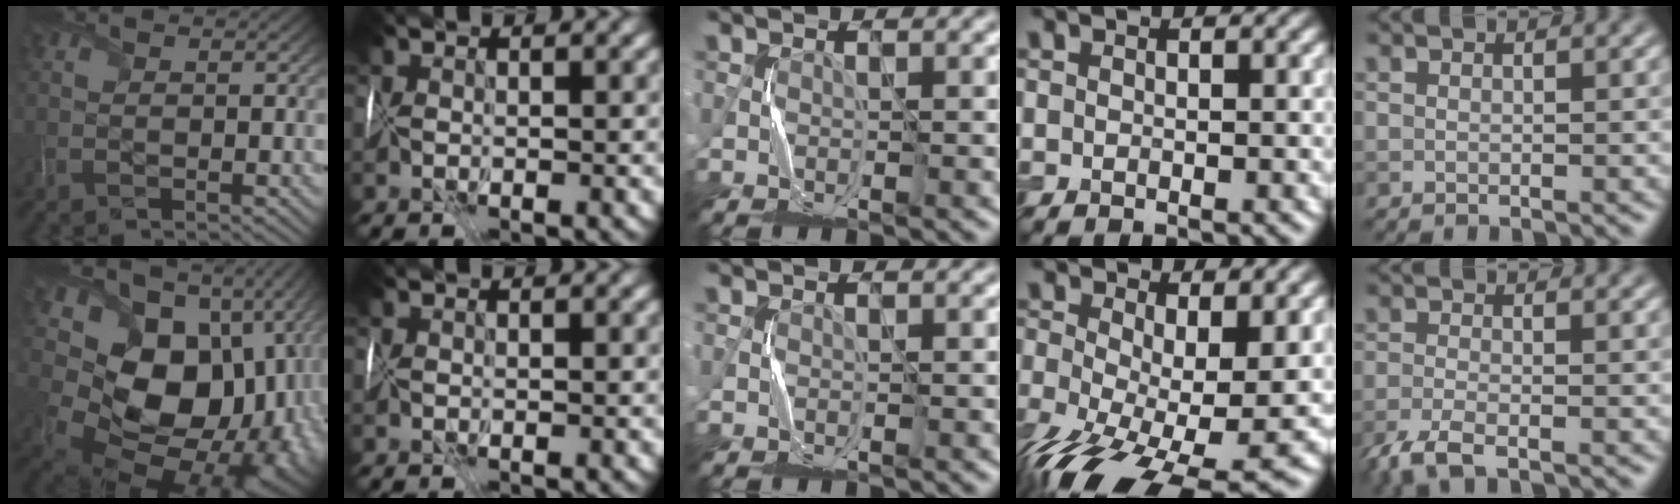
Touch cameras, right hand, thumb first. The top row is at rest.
{"thumb": {"total": 19.8, "force": [-0.4, 15.1, 12.8], "torque": [-0.234, -0.056, 0.045]}, "ring": {"total": 14.0, "force": [-4.9, 6.1, 11.6], "torque": [-0.228, -0.052, -0.071]}, "little": {"total": 3.1, "force": [-2.1, 0.8, 2.1], "torque": [-0.049, -0.010, -0.052]}}